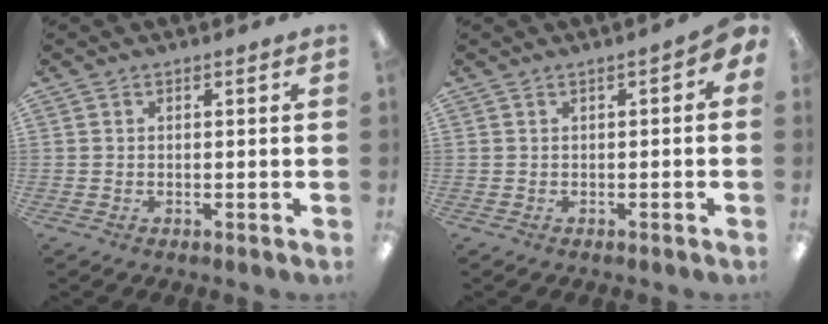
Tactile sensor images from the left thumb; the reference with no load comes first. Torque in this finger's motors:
{"motor_torque": [0.45, 0.79, 1.12, -0.73, 0.01]}